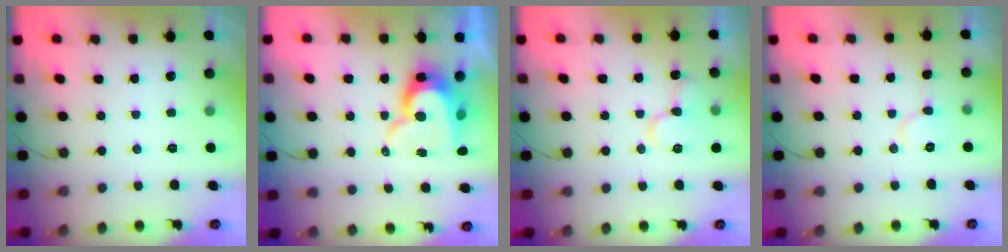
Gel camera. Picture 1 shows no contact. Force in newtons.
{"total": 11.9, "press": 11.8, "slide": 0.8}
{"total": 11.0, "press": 10.9, "slide": 1.4}
{"total": 6.0, "press": 6.0, "slide": 0.4}